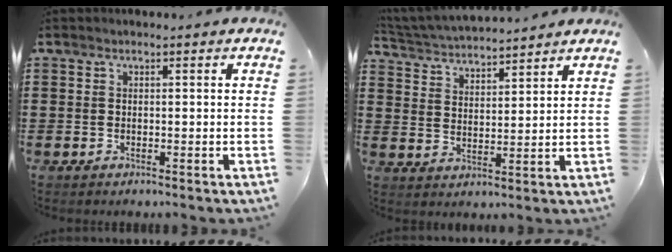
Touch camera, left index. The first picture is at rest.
{"total": 4.2, "force": [4.2, 0.2, 0.3], "torque": [-0.026, -0.021, 0.073]}